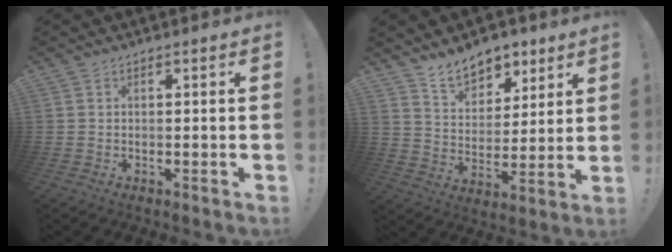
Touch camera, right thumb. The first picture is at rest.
{"total": 11.1, "force": [8.9, 6.0, 2.7], "torque": [-0.046, -0.065, 0.173]}